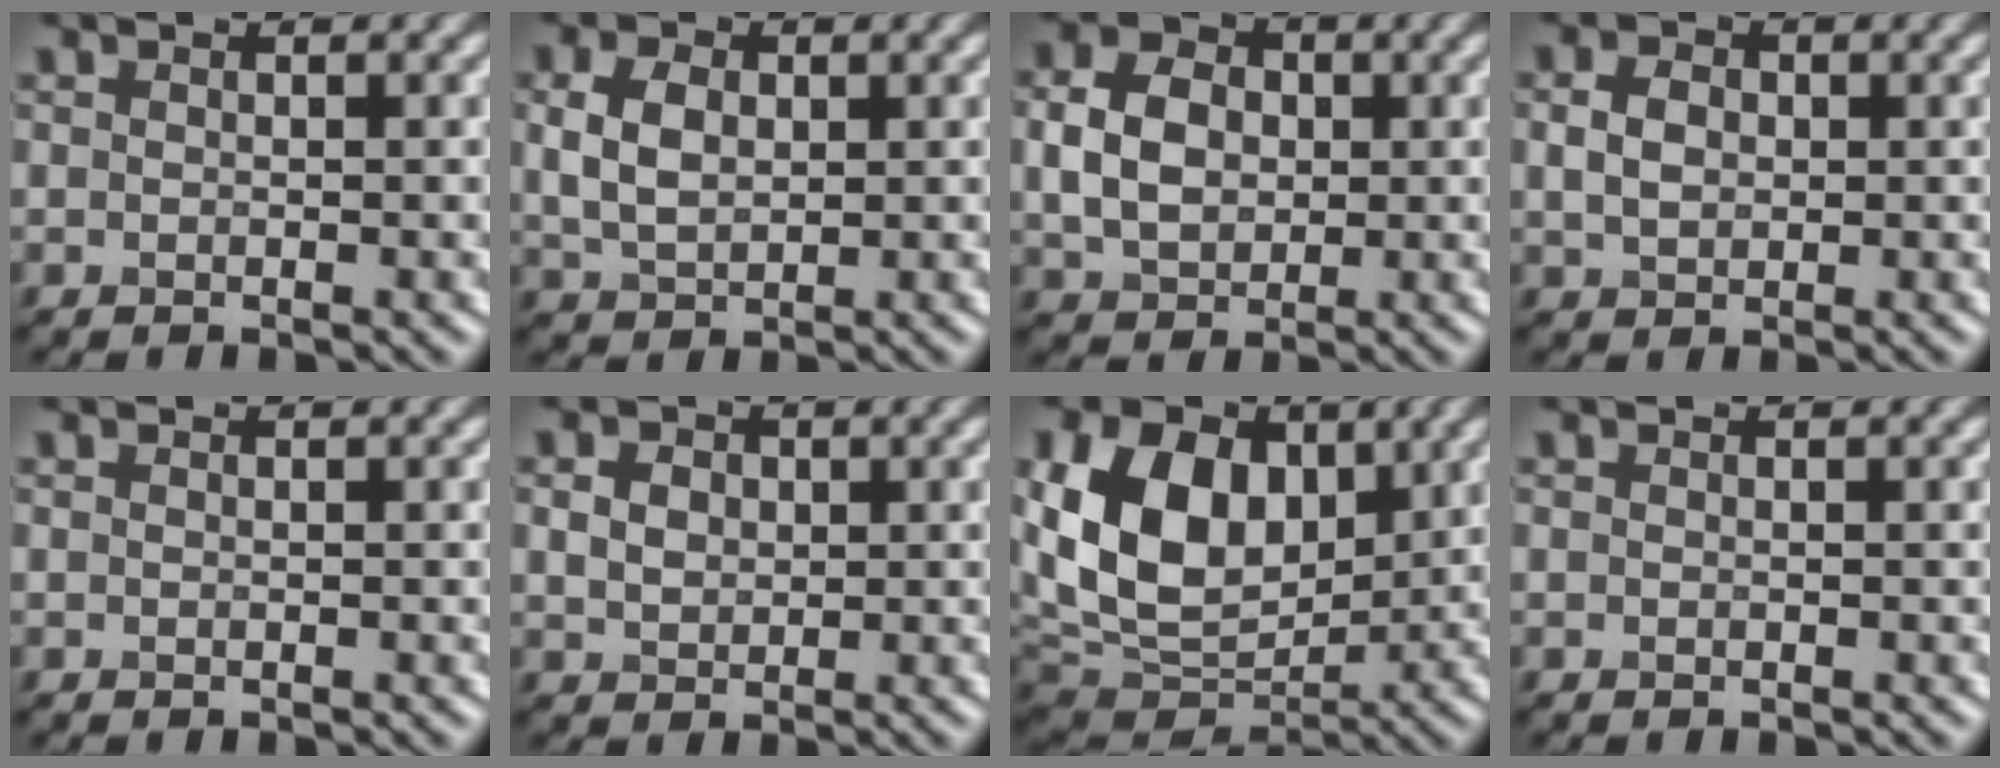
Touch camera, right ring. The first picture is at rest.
{"total": 3.8, "force": [0.8, 2.7, 2.6], "torque": [-0.063, 0.004, 0.015]}
{"total": 5.4, "force": [0.4, 4.2, 3.4], "torque": [-0.075, 0.007, 0.002]}
{"total": 2.7, "force": [0.3, 2.1, 1.7], "torque": [-0.041, 0.003, 0.003]}
{"total": 0.0}
{"total": 2.2, "force": [0.5, 1.8, 1.2], "torque": [-0.025, -0.002, 0.007]}
{"total": 12.1, "force": [2.8, 8.4, 8.3], "torque": [-0.173, 0.008, 0.042]}
{"total": 0.0}